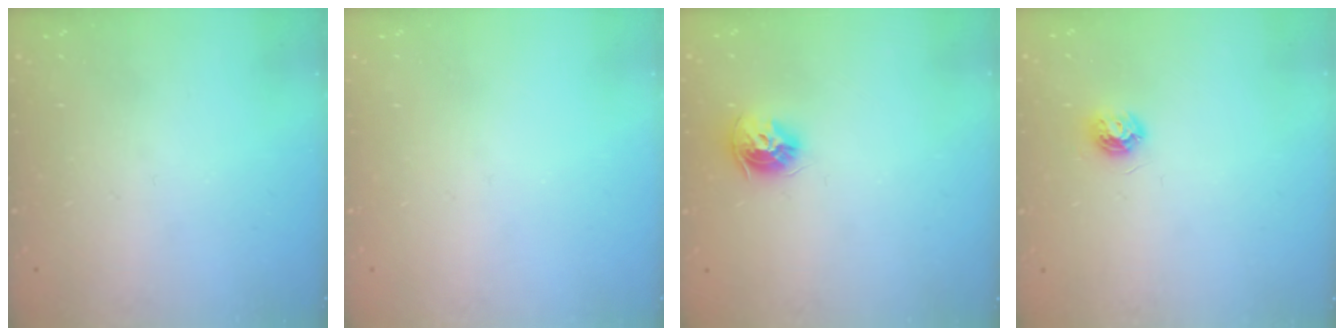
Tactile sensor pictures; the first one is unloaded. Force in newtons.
{"total": 0.0}
{"total": 8.9, "press": 8.8, "slide": 1.2}
{"total": 5.9, "press": 5.9, "slide": 0.5}